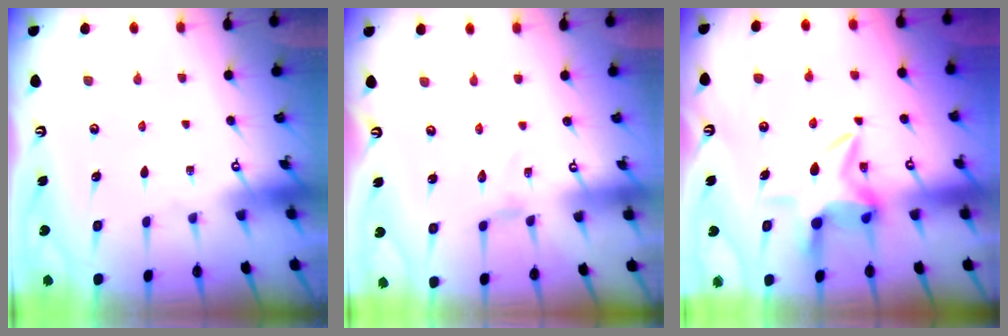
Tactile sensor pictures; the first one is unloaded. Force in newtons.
{"total": 0.0}
{"total": 8.9, "press": 8.9, "slide": 0.8}